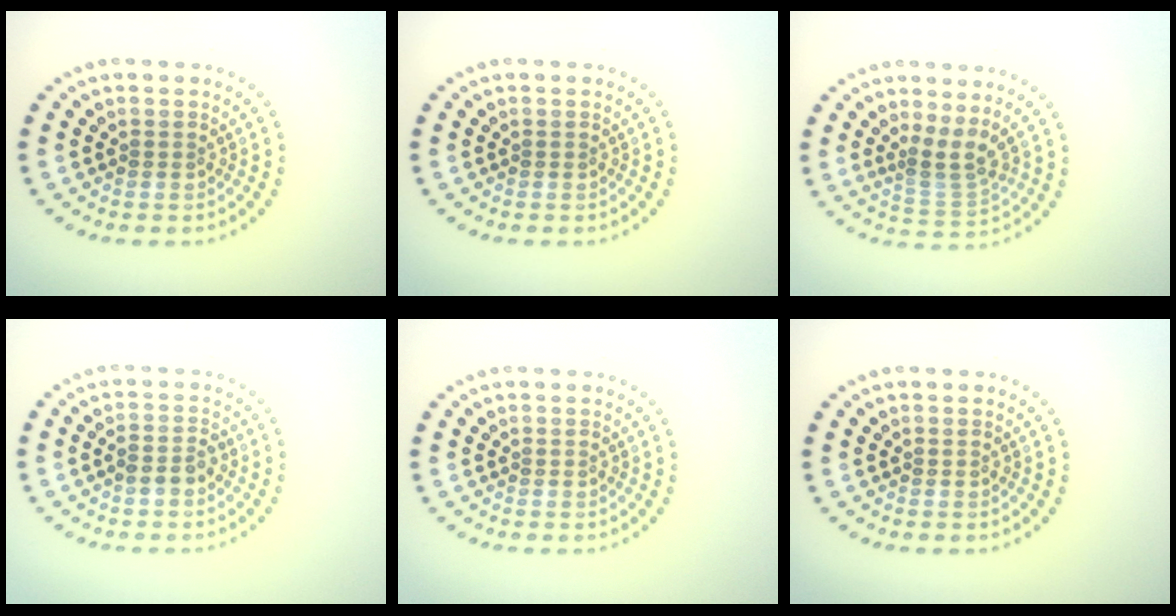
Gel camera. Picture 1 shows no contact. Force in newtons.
{"total": 0.0}
{"total": 2.8, "press": 1.8, "slide": 2.1}
{"total": 1.8, "press": 1.8, "slide": 0.5}
{"total": 0.0}
{"total": 0.0}